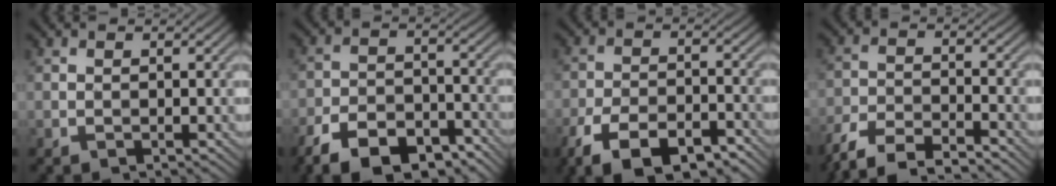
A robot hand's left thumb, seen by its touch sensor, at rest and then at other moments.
{"total": 9.9, "force": [-7.4, 4.3, 5.0], "torque": [-0.094, -0.004, -0.133]}
{"total": 9.4, "force": [-6.7, 3.7, 5.6], "torque": [-0.100, -0.001, -0.124]}
{"total": 7.3, "force": [-6.4, 1.5, 3.1], "torque": [-0.068, -0.002, -0.128]}